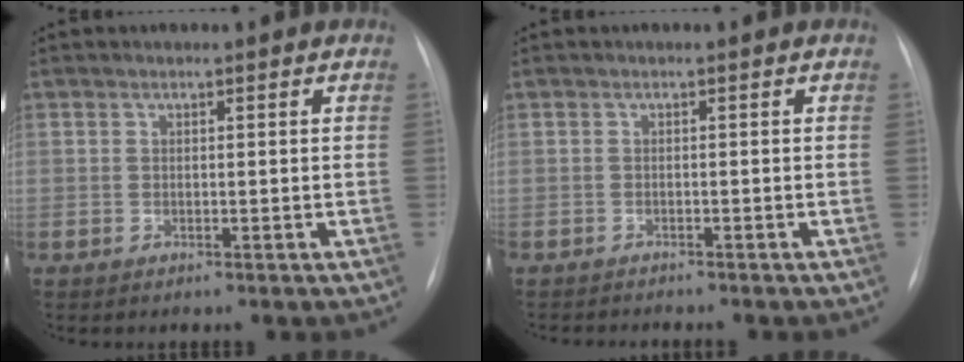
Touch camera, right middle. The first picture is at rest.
{"total": 3.5, "force": [-3.3, 0.5, 1.0], "torque": [-0.012, -0.007, -0.045]}